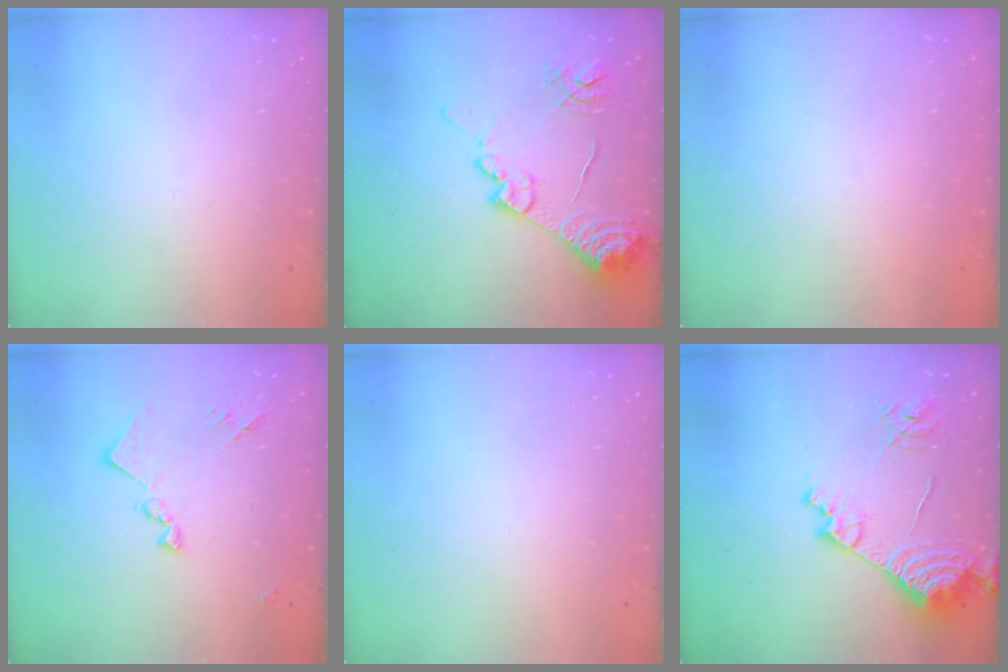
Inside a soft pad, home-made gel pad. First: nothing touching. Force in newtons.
{"total": 15.2, "press": 15.1, "slide": 1.3}
{"total": 1.0, "press": 1.0, "slide": 0.1}
{"total": 11.9, "press": 11.9, "slide": 0.6}
{"total": 0.0}
{"total": 16.1, "press": 16.0, "slide": 1.8}